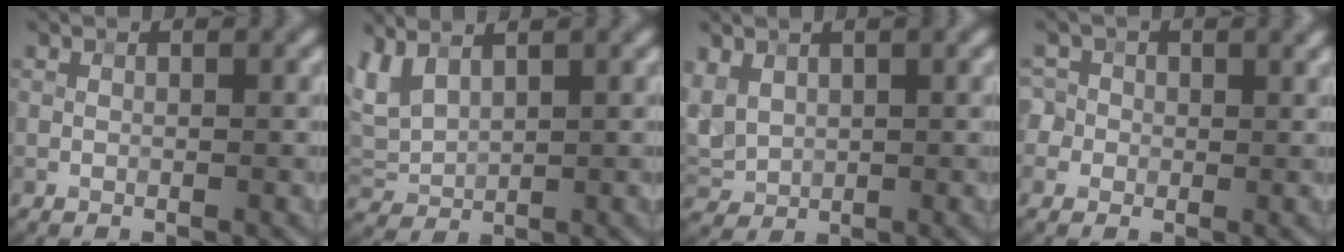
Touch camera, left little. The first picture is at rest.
{"total": 3.0, "force": [1.9, 1.5, 1.8], "torque": [-0.052, 0.008, 0.045]}
{"total": 3.2, "force": [1.3, 2.3, 1.9], "torque": [-0.048, 0.001, 0.027]}
{"total": 3.6, "force": [0.8, 3.2, 1.3], "torque": [-0.002, 0.019, -0.015]}